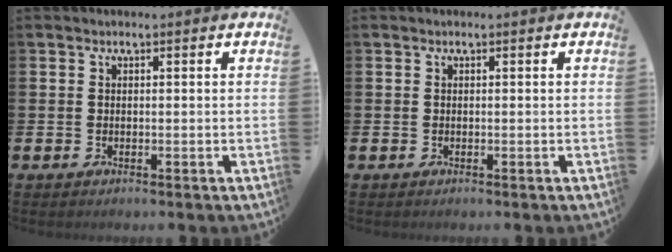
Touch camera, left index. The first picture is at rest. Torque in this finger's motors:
{"motor_torque": [-0.42, -0.51, -0.09, -0.03]}